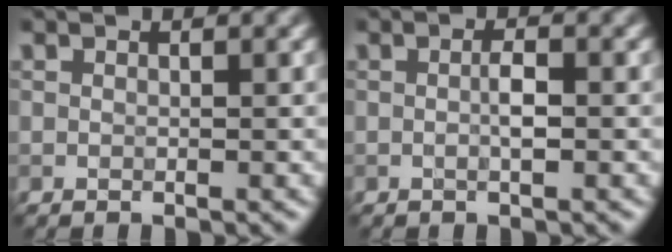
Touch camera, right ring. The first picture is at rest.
{"total": 1.5, "force": [-0.2, 0.2, 1.4], "torque": [-0.025, 0.000, -0.004]}